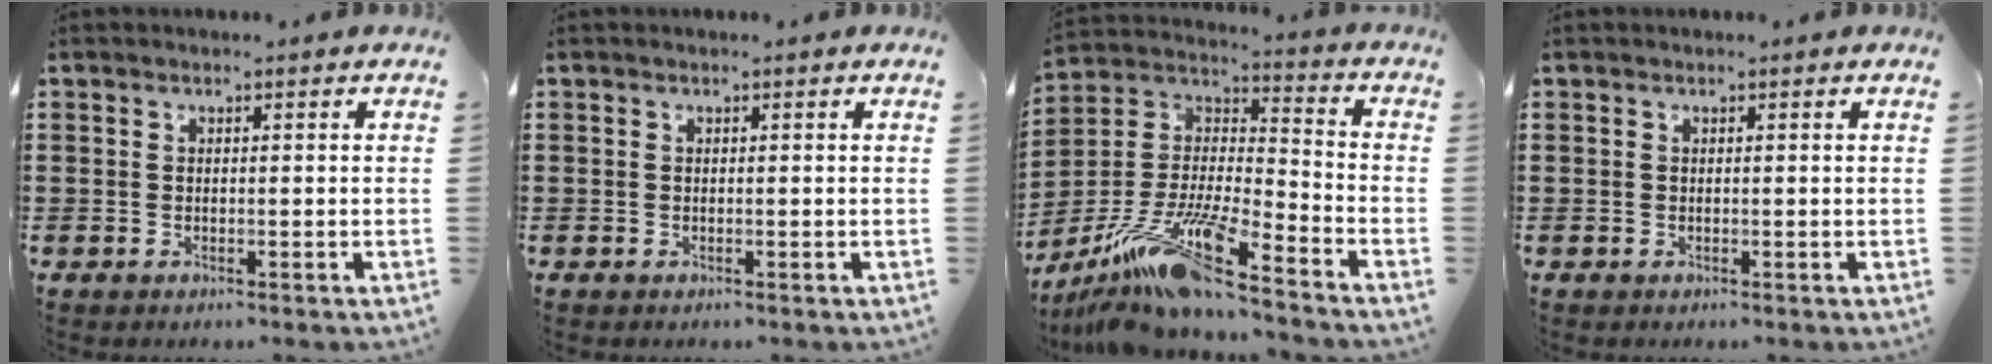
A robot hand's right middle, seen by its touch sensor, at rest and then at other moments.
{"total": 0.0}
{"total": 14.9, "force": [-11.4, 1.3, 9.6], "torque": [-0.208, 0.001, -0.224]}
{"total": 0.0}